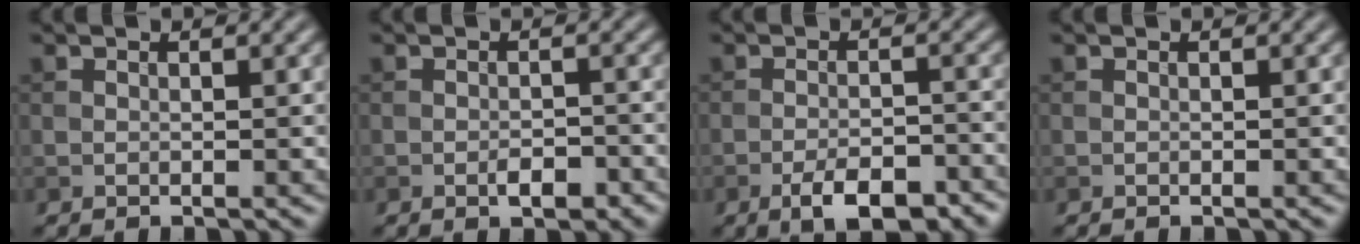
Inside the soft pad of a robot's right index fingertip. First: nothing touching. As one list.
[{"total": 2.2, "force": [-1.1, 0.9, 1.6], "torque": [-0.022, 0.001, -0.018]}, {"total": 5.6, "force": [-3.5, 2.1, 3.9], "torque": [-0.061, 0.001, -0.053]}, {"total": 0.0}]